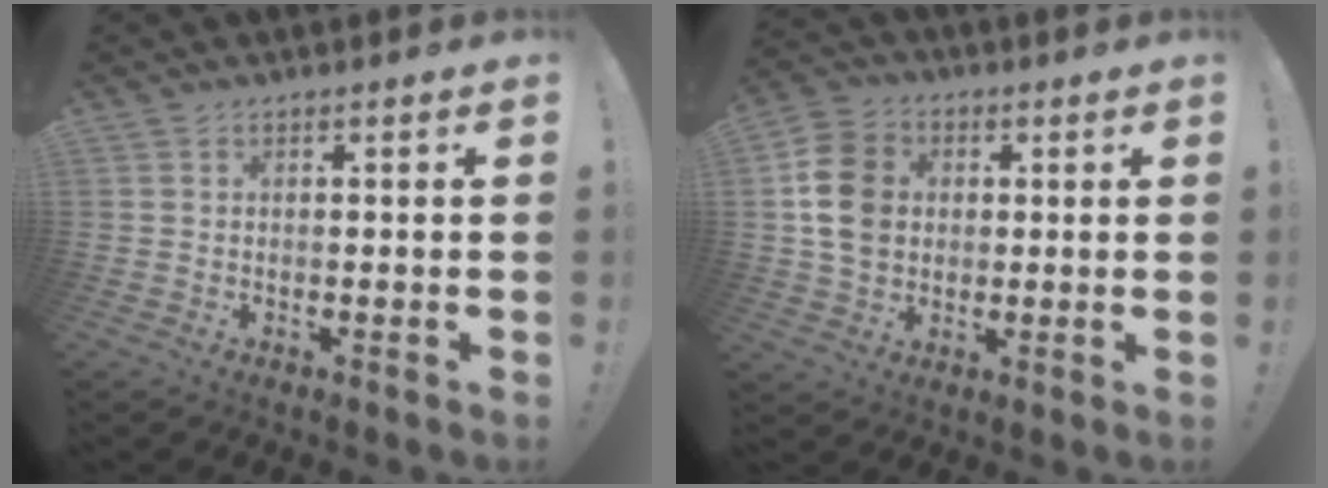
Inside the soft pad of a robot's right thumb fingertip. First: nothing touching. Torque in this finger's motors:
{"motor_torque": [1.72, 1.88, 0.29, -0.44, 0.08]}